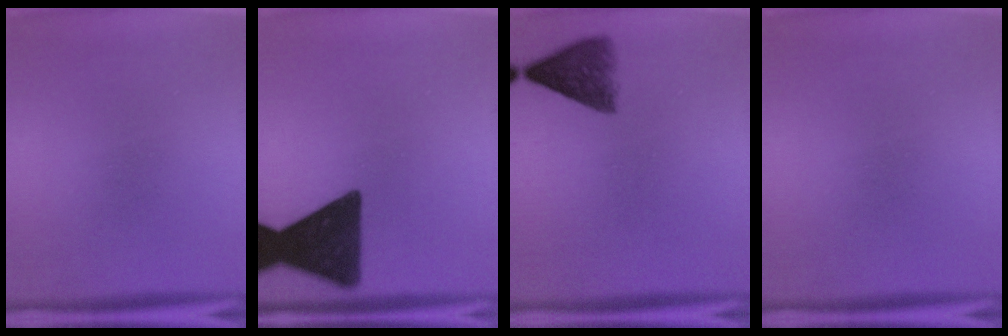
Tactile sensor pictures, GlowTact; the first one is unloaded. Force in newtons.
{"total": 15.9}
{"total": 5.4}
{"total": 0.0}